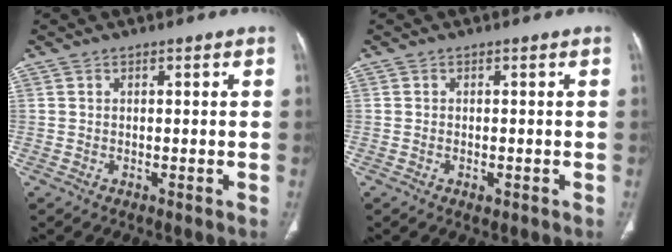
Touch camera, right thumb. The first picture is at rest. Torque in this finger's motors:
{"motor_torque": [-0.18, -0.10, -0.31, 0.26, 0.03]}